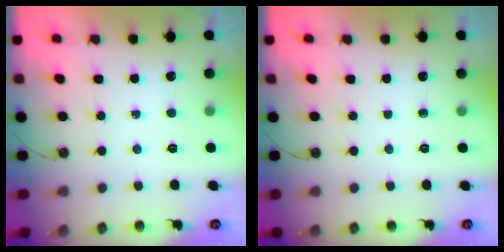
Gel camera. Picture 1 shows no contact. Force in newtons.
{"total": 0.0}